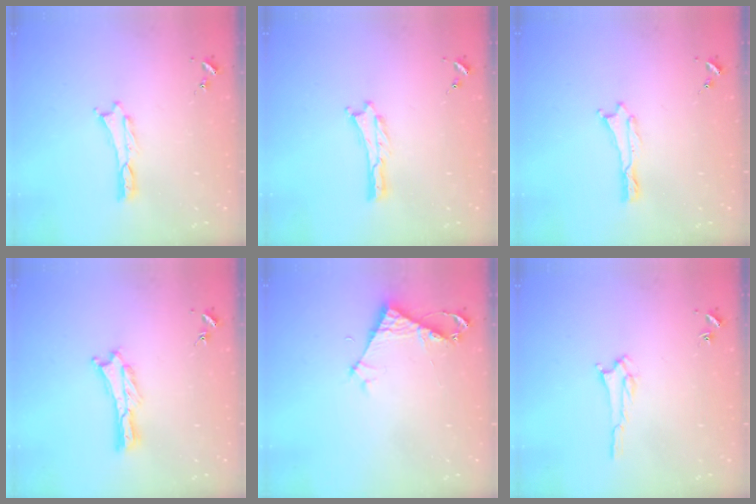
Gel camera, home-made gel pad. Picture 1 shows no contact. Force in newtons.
{"total": 0.0}
{"total": 0.0}
{"total": 0.7, "press": 0.7, "slide": 0.2}
{"total": 4.9, "press": 4.9, "slide": 0.2}
{"total": 1.5, "press": 1.5, "slide": 0.2}